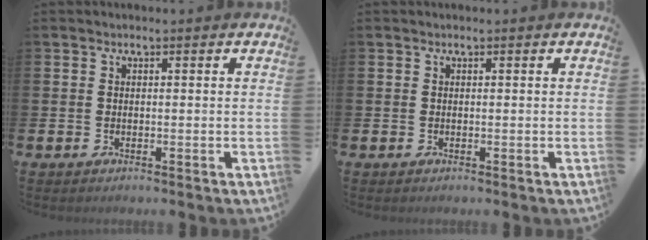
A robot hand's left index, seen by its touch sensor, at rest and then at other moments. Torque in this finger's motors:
{"motor_torque": [0.19, 0.02, -0.03, -0.01]}